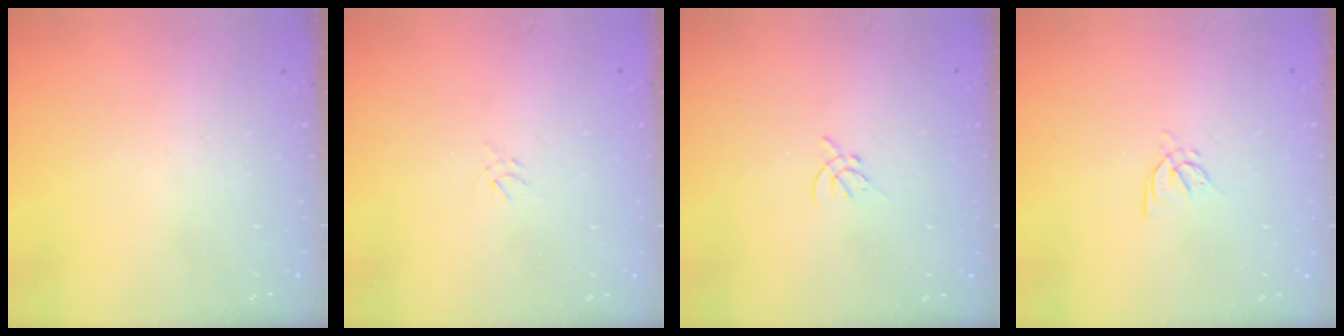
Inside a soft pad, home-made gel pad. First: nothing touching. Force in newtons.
{"total": 1.2, "press": 1.1, "slide": 0.5}
{"total": 2.0, "press": 1.9, "slide": 0.5}
{"total": 3.7, "press": 3.6, "slide": 0.7}